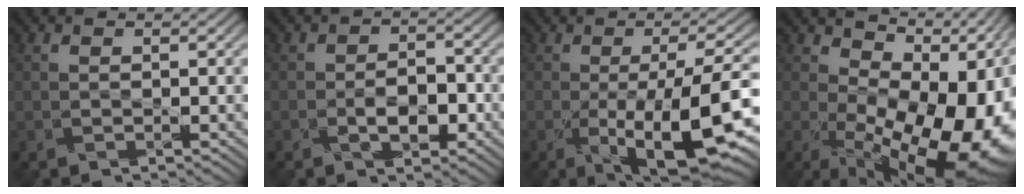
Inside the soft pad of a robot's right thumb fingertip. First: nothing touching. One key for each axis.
{"total": 4.1, "fx": -1.9, "fy": 2.5, "fz": 2.7, "tx": -0.033, "ty": 0.000, "tz": -0.038}
{"total": 13.4, "fx": -4.1, "fy": 4.0, "fz": 12.1, "tx": -0.186, "ty": -0.024, "tz": -0.060}
{"total": 16.9, "fx": -0.9, "fy": 10.1, "fz": 13.6, "tx": -0.173, "ty": -0.051, "tz": 0.028}